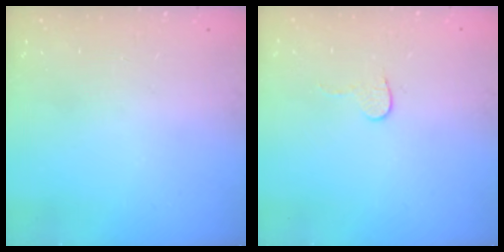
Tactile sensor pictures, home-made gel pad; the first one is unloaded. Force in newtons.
{"total": 4.0, "press": 4.0, "slide": 0.3}